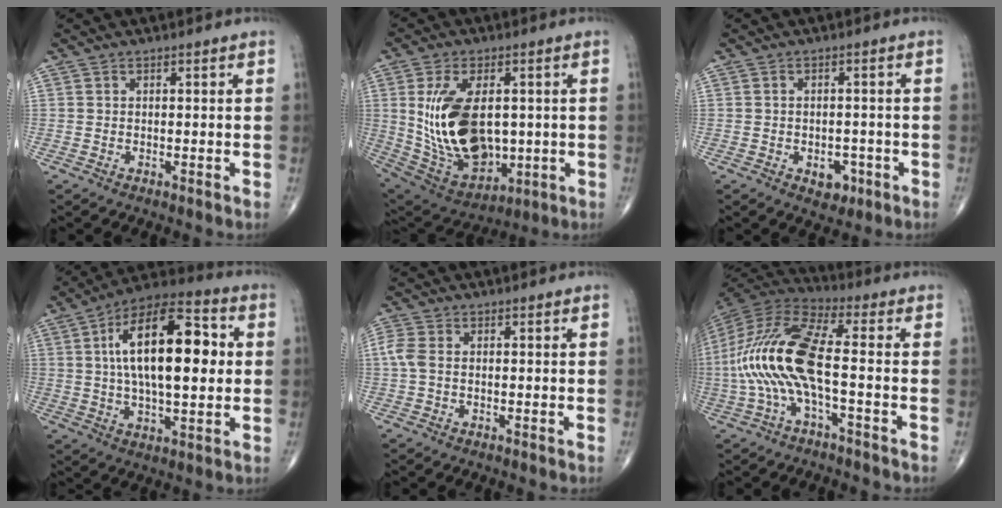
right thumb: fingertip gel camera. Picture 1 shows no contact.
{"total": 19.6, "force": [1.0, 11.5, 15.8], "torque": [-0.273, -0.014, 0.044]}
{"total": 3.9, "force": [-1.7, 2.7, 2.3], "torque": [-0.013, 0.008, -0.018]}
{"total": 21.0, "force": [3.1, 9.1, 18.7], "torque": [-0.290, 0.019, 0.043]}
{"total": 3.2, "force": [0.0, 2.0, 2.5], "torque": [-0.072, 0.006, -0.007]}
{"total": 16.9, "force": [-2.2, 5.1, 16.0], "torque": [-0.358, 0.039, -0.048]}